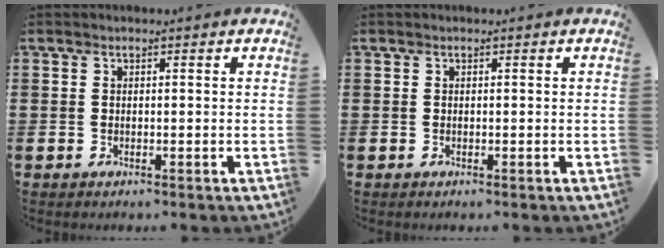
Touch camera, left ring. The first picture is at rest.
{"total": 0.0}